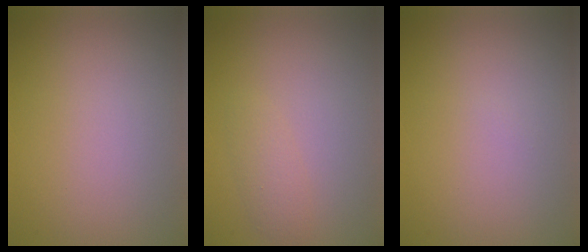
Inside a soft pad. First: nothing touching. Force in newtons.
{"total": 1.3, "press": 1.3, "slide": 0.1}
{"total": 0.0}